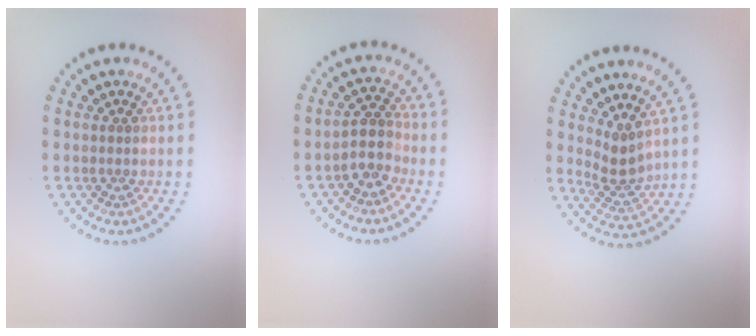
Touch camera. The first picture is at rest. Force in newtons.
{"total": 2.6, "press": 2.1, "slide": 1.5}
{"total": 2.4, "press": 1.8, "slide": 1.5}